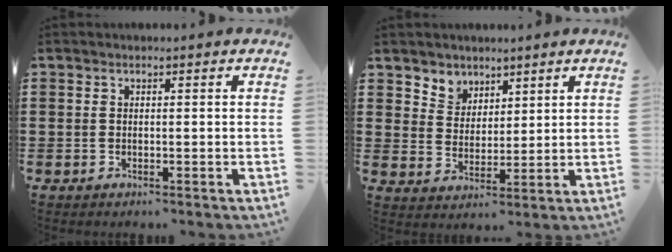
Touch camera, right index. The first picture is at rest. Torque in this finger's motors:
{"motor_torque": [0.01, 0.00, 0.10, 0.01]}